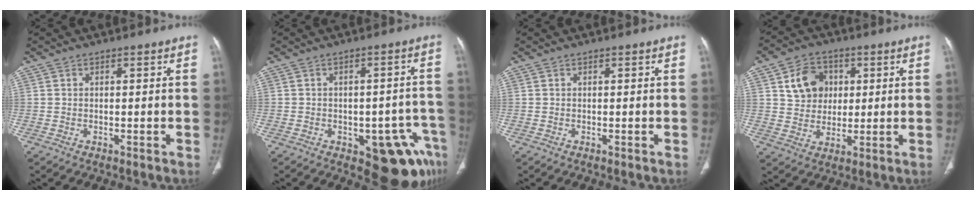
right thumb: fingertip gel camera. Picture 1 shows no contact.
{"total": 11.6, "force": [-5.8, 5.6, 8.4], "torque": [-0.058, 0.031, -0.067]}
{"total": 0.0}
{"total": 9.6, "force": [2.8, 7.9, 4.7], "torque": [-0.044, -0.004, 0.051]}